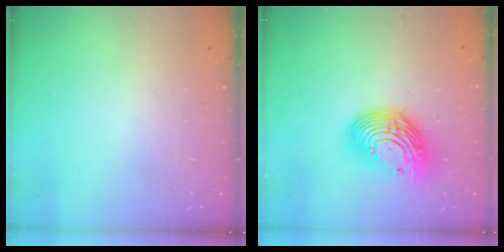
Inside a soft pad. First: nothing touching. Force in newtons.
{"total": 16.1, "press": 16.0, "slide": 2.0}